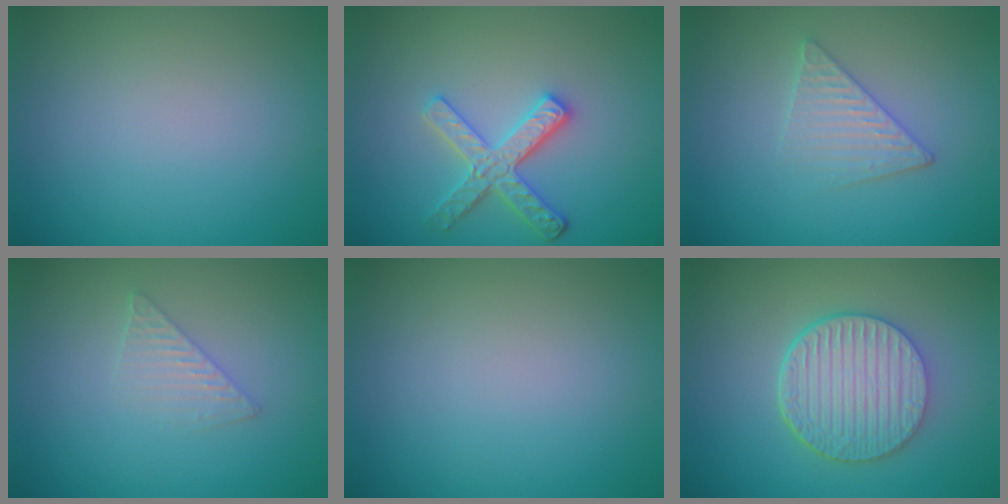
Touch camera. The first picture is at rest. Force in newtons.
{"total": 3.4, "press": 3.1, "slide": 1.3}
{"total": 2.6, "press": 2.6, "slide": 0.3}
{"total": 1.6, "press": 1.6, "slide": 0.1}
{"total": 0.0}
{"total": 6.3, "press": 4.7, "slide": 4.1}